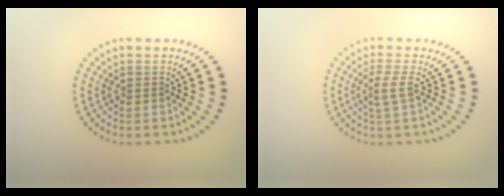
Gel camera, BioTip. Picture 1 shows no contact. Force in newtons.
{"total": 1.8, "press": 1.3, "slide": 1.2}